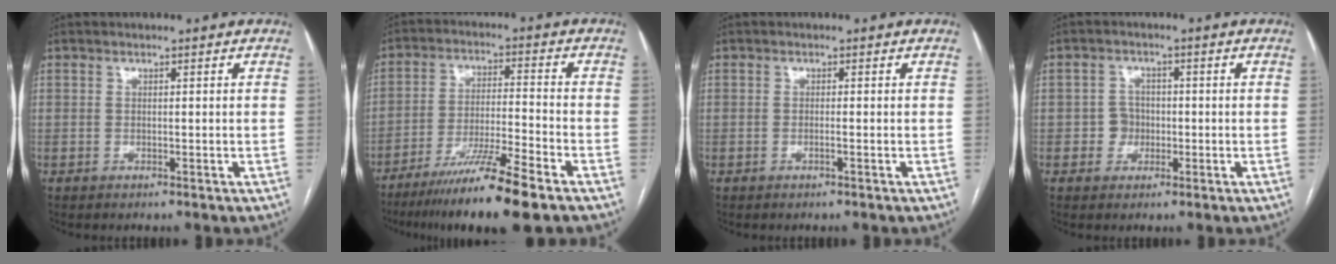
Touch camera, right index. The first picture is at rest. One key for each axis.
{"total": 12.9, "fx": -9.0, "fy": -0.6, "fz": 9.3, "tx": -0.162, "ty": -0.037, "tz": -0.156}
{"total": 0.8, "fx": -0.3, "fy": -0.1, "fz": 0.7, "tx": -0.013, "ty": 0.001, "tz": -0.006}
{"total": 3.0, "fx": -0.7, "fy": 2.8, "fz": 0.8, "tx": -0.006, "ty": 0.010, "tz": -0.011}